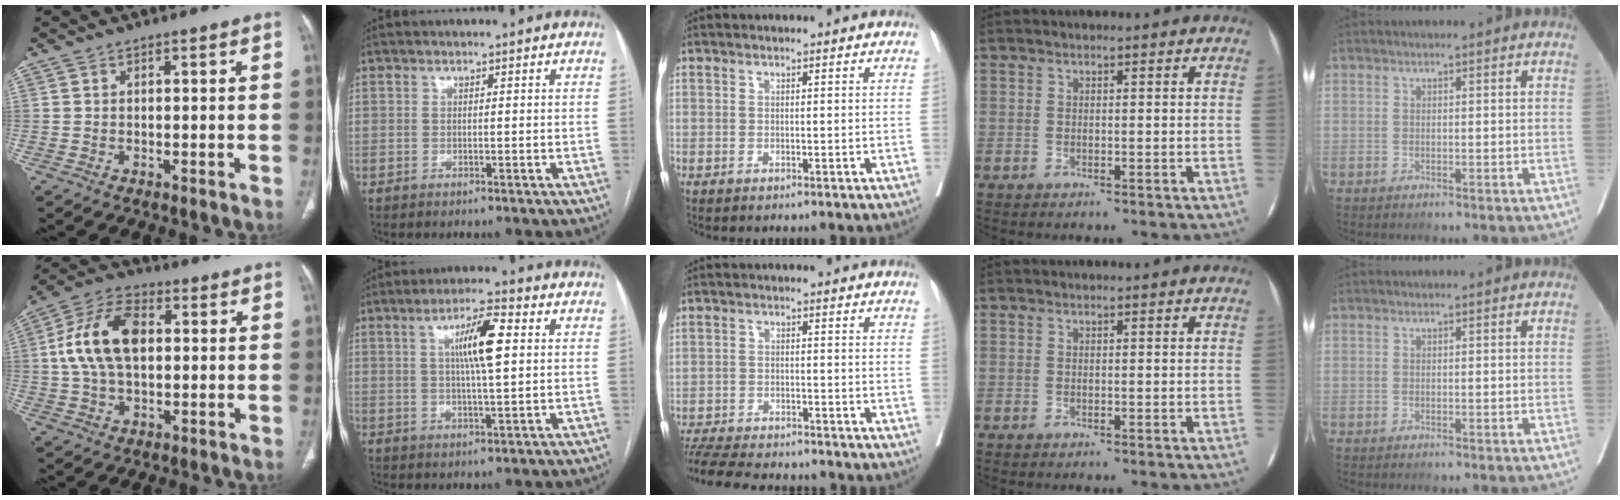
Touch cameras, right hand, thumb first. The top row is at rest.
{"thumb": {"total": 13.9, "force": [1.6, 8.4, 11.0], "torque": [-0.209, 0.023, 0.025]}, "index": {"total": 8.2, "force": [2.0, 1.0, 7.9], "torque": [-0.142, 0.010, 0.034]}, "middle": {"total": 11.9, "force": [-10.8, 1.8, 4.6], "torque": [-0.084, -0.015, -0.163]}}